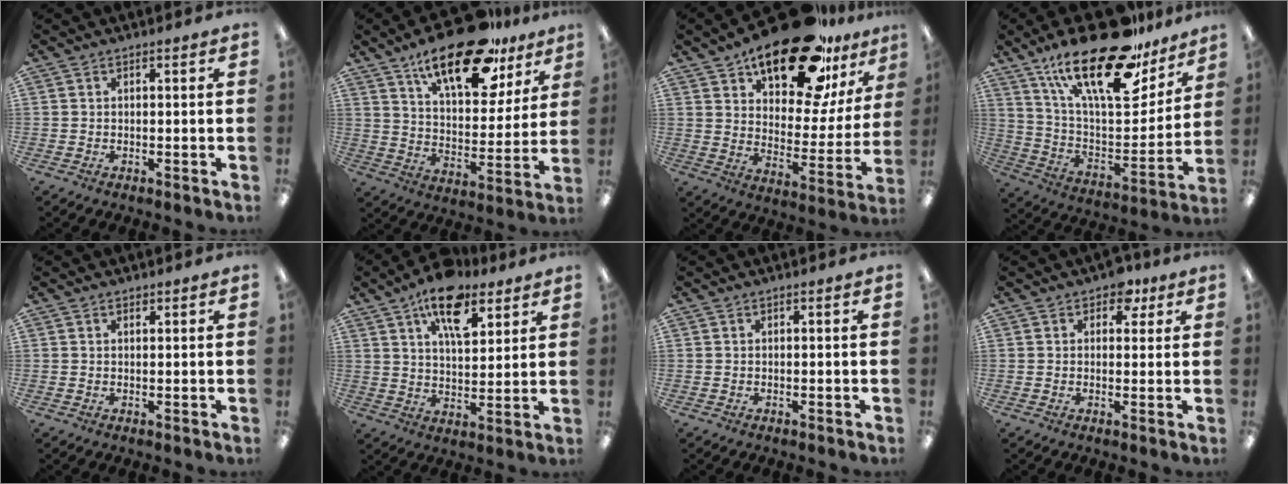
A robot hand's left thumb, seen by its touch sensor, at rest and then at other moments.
{"total": 21.7, "force": [14.6, 8.9, 13.3], "torque": [-0.205, -0.075, 0.244]}
{"total": 25.7, "force": [18.1, 10.5, 15.0], "torque": [-0.221, -0.106, 0.300]}
{"total": 27.4, "force": [18.2, 10.6, 17.6], "torque": [-0.274, -0.101, 0.309]}
{"total": 0.7, "force": [0.6, 0.3, 0.2], "torque": [0.003, -0.003, 0.010]}
{"total": 14.2, "force": [8.7, 6.7, 9.0], "torque": [-0.138, -0.035, 0.150]}
{"total": 0.0}
{"total": 4.1, "force": [2.4, 2.8, 1.9], "torque": [-0.013, -0.005, 0.038]}